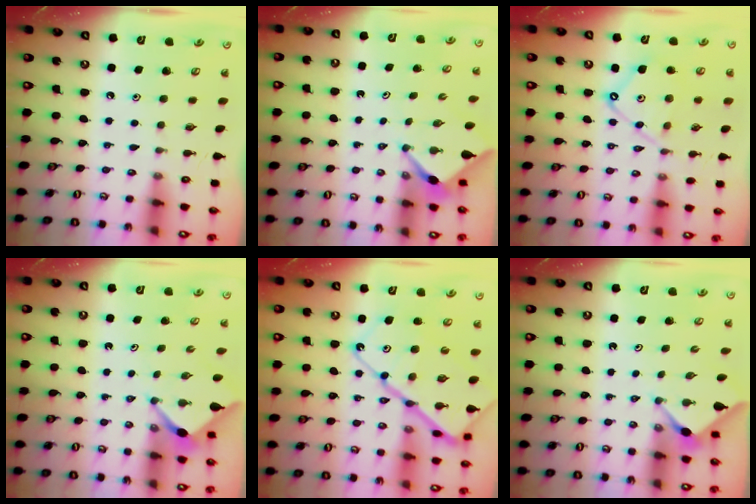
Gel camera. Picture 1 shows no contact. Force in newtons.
{"total": 2.6, "press": 2.6, "slide": 0.3}
{"total": 11.4, "press": 11.4, "slide": 1.0}
{"total": 3.4, "press": 3.4, "slide": 0.2}
{"total": 19.8, "press": 19.7, "slide": 1.9}
{"total": 3.0, "press": 2.9, "slide": 0.5}